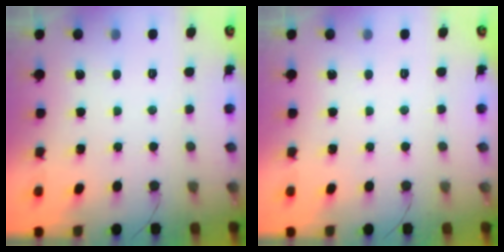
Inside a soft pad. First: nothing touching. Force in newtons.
{"total": 0.0}